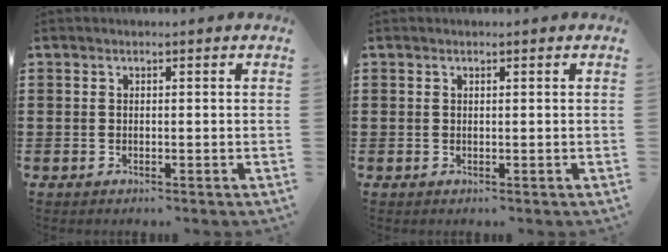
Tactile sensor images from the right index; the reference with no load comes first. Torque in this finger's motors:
{"motor_torque": [-0.16, -0.17, 0.01, -0.01]}